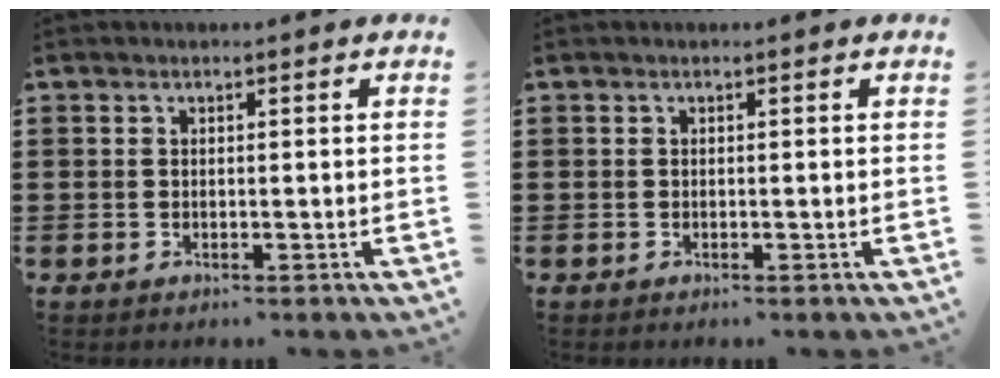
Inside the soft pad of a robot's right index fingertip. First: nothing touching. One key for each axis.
{"total": 0.0}